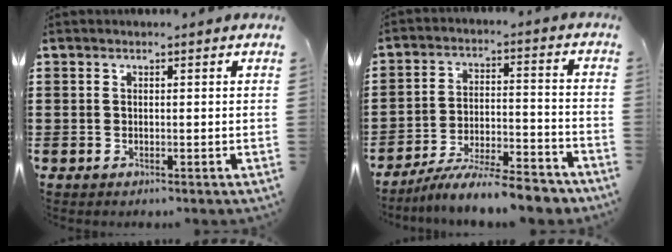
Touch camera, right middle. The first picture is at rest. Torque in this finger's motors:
{"motor_torque": [2.14, 0.00, 0.40, 0.17]}